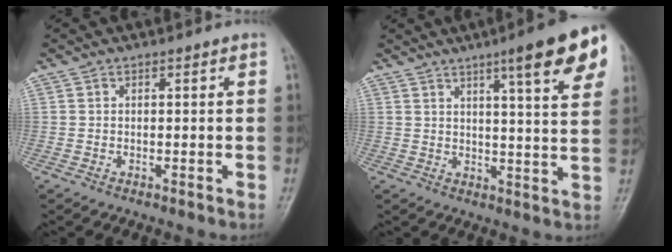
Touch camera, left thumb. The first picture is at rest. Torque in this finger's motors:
{"motor_torque": [0.78, 0.74, 1.78, -0.98, 0.29]}